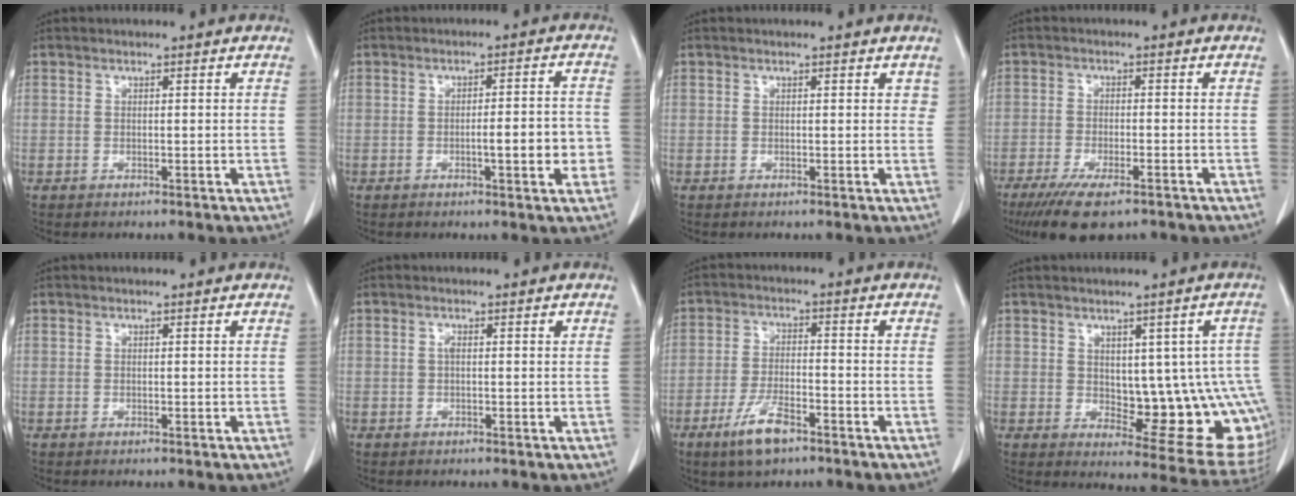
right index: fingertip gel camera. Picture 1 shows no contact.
{"total": 6.1, "force": [-1.6, 1.1, 5.8], "torque": [-0.077, 0.009, -0.018]}
{"total": 1.1, "force": [0.7, 0.7, 0.4], "torque": [0.006, 0.003, 0.002]}
{"total": 9.4, "force": [-6.6, 2.5, 6.1], "torque": [-0.097, -0.018, -0.103]}
{"total": 0.0}
{"total": 1.3, "force": [0.3, 0.4, 1.2], "torque": [-0.023, 0.007, 0.006]}
{"total": 6.9, "force": [-4.4, 1.9, 5.0], "torque": [-0.100, -0.008, -0.078]}
{"total": 13.2, "force": [0.0, 5.5, 12.0], "torque": [-0.119, 0.006, 0.018]}